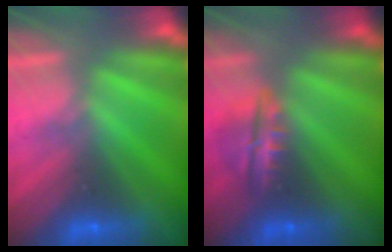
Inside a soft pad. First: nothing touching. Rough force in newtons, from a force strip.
{"total": 7.3}